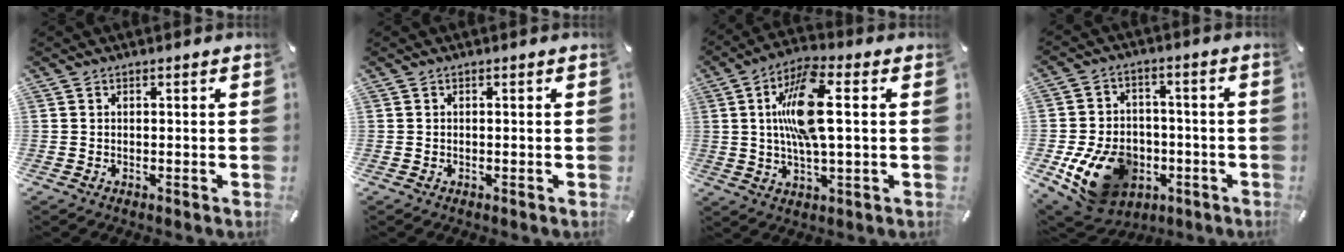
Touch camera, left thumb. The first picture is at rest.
{"total": 0.0}
{"total": 14.1, "force": [2.1, 4.7, 13.1], "torque": [-0.265, -0.002, 0.025]}
{"total": 16.1, "force": [-5.6, 12.0, 9.1], "torque": [-0.169, 0.027, -0.086]}